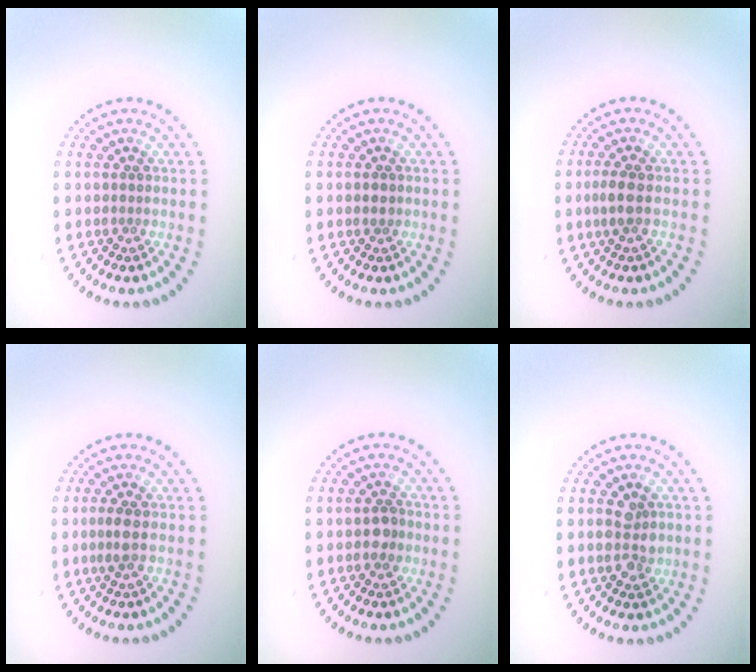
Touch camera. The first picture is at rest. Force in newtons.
{"total": 1.0, "press": 1.0, "slide": 0.2}
{"total": 1.5, "press": 1.5, "slide": 0.5}
{"total": 1.3, "press": 1.1, "slide": 0.6}
{"total": 1.6, "press": 1.5, "slide": 0.4}
{"total": 2.5, "press": 2.5, "slide": 0.1}